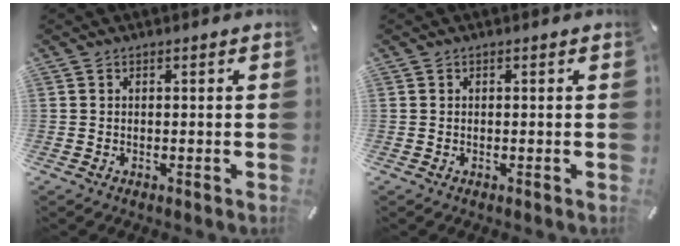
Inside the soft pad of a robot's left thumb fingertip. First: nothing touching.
{"total": 0.0}